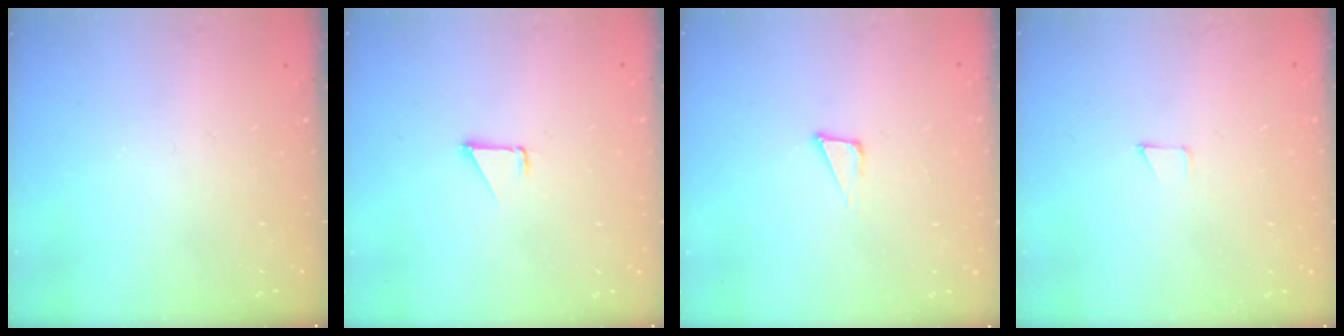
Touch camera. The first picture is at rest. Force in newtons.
{"total": 1.5, "press": 1.5, "slide": 0.1}
{"total": 3.3, "press": 3.2, "slide": 0.8}
{"total": 2.6, "press": 2.6, "slide": 0.2}